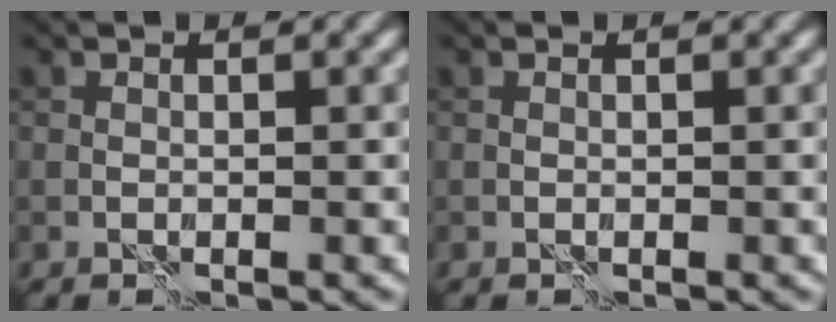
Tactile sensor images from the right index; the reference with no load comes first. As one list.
[{"total": 0.0}]